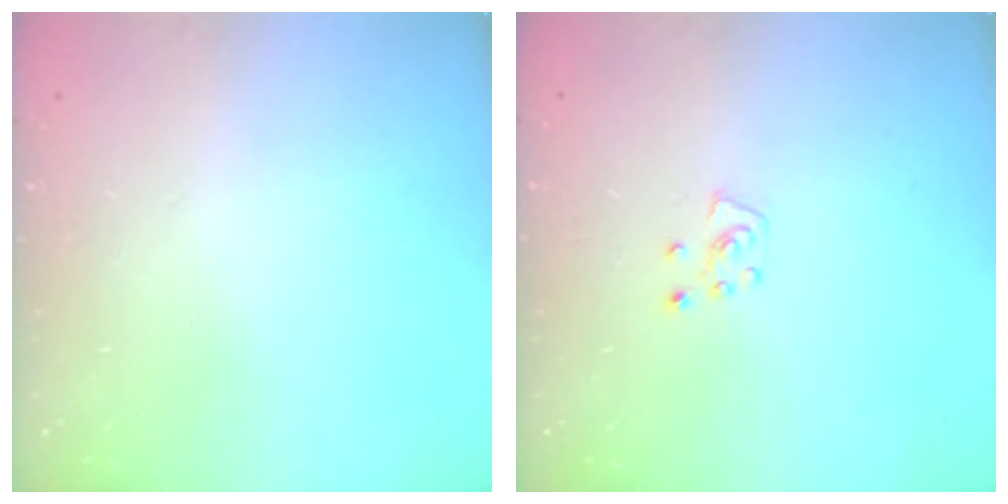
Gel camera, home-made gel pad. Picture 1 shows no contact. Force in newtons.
{"total": 5.0, "press": 5.0, "slide": 0.4}